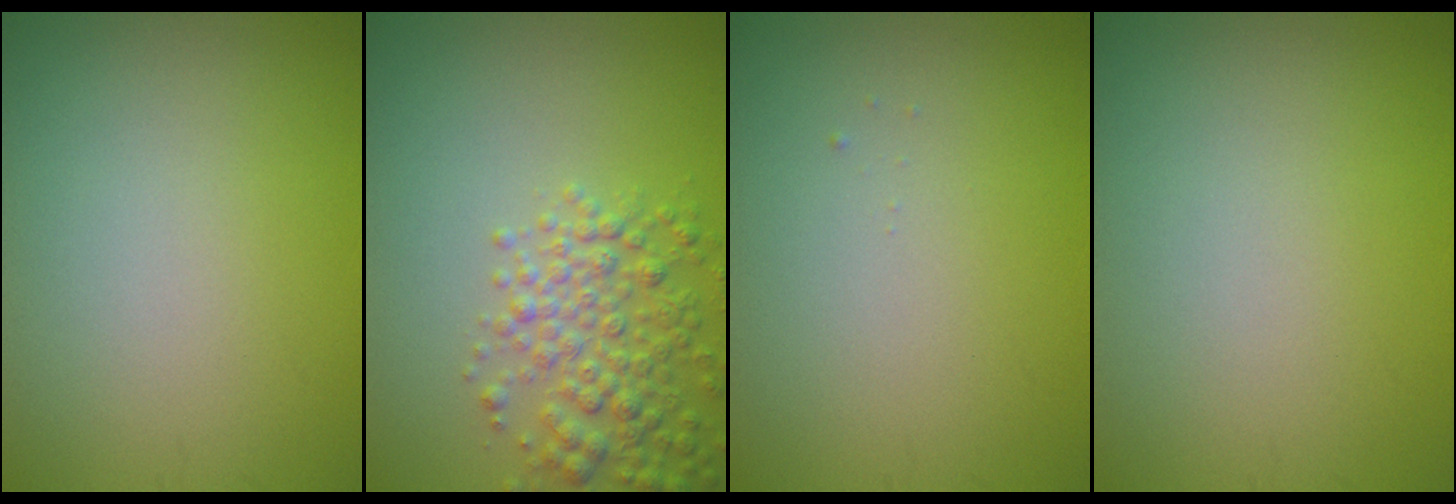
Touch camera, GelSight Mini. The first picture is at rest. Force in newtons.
{"total": 4.1, "press": 4.1, "slide": 0.1}
{"total": 0.0}
{"total": 0.0}